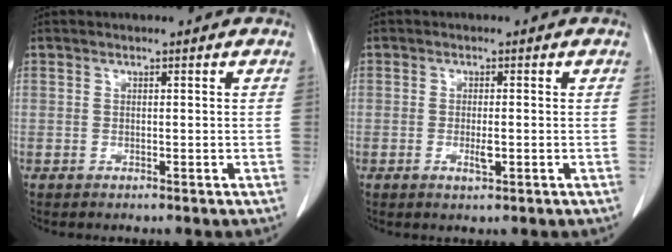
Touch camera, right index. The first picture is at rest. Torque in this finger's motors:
{"motor_torque": [-0.11, 0.08, 0.00, 0.00]}